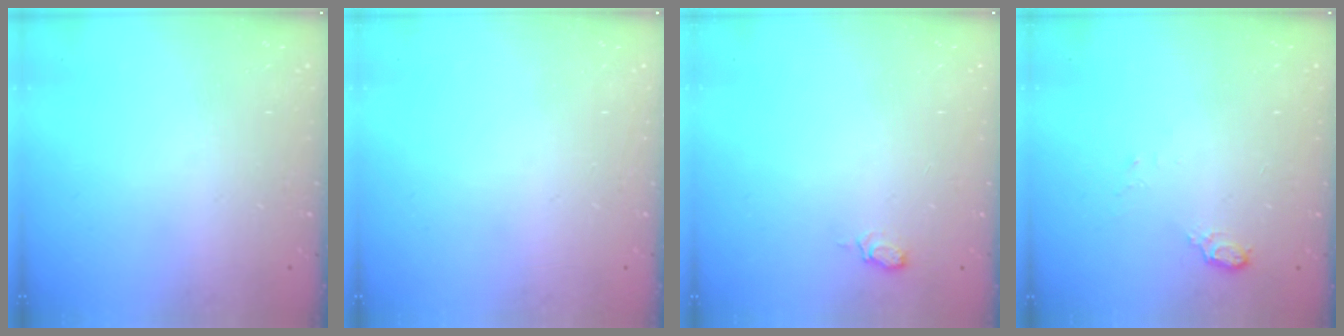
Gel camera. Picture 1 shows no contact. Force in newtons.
{"total": 0.0}
{"total": 6.5, "press": 6.3, "slide": 1.6}
{"total": 5.6, "press": 5.6, "slide": 0.6}